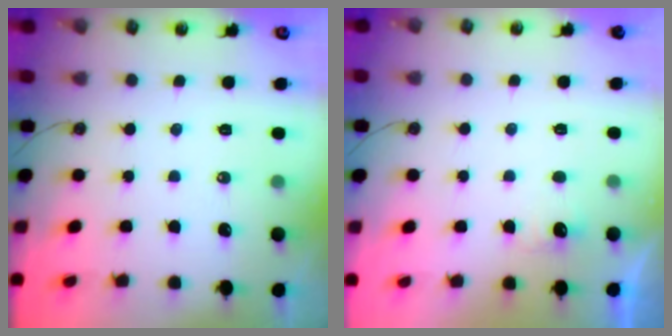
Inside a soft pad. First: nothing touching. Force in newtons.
{"total": 2.2, "press": 2.0, "slide": 0.9}